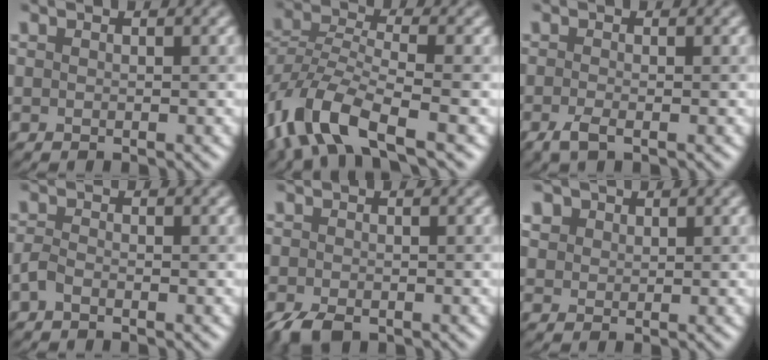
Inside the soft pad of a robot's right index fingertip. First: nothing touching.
{"total": 8.4, "force": [-5.0, 3.1, 6.1], "torque": [-0.134, 0.000, -0.107]}
{"total": 1.9, "force": [-1.1, 0.5, 1.4], "torque": [-0.036, -0.005, -0.027]}
{"total": 1.3, "force": [-0.9, 0.5, 0.8], "torque": [-0.021, 0.002, -0.022]}
{"total": 2.9, "force": [-1.9, 1.4, 1.6], "torque": [-0.033, -0.004, -0.040]}
{"total": 2.1, "force": [1.4, 1.5, 0.5], "torque": [-0.016, 0.002, 0.029]}